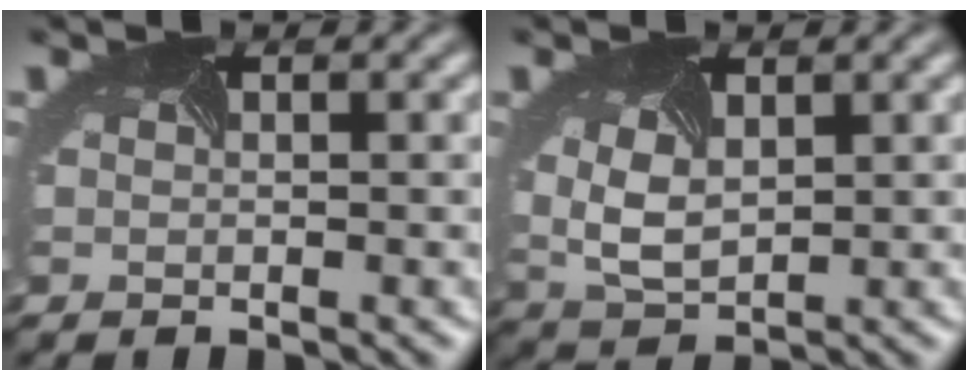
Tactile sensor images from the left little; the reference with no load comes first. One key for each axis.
{"total": 3.1, "fx": 0.7, "fy": 1.9, "fz": 2.4, "tx": -0.068, "ty": -0.003, "tz": 0.020}